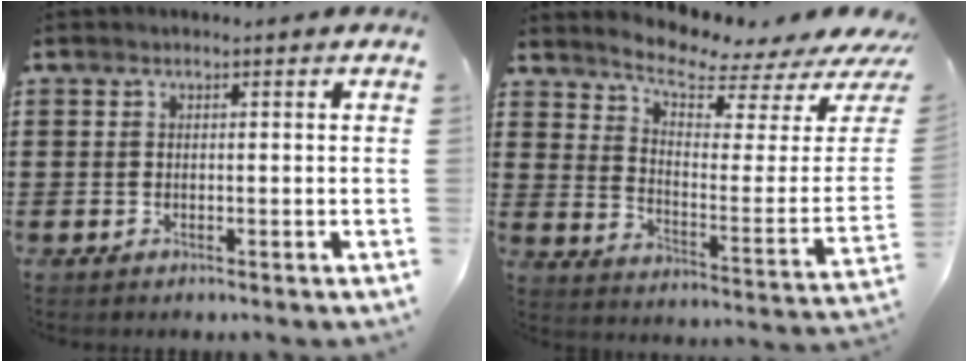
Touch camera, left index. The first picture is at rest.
{"total": 6.0, "force": [5.3, 1.1, 2.5], "torque": [-0.070, -0.046, 0.087]}